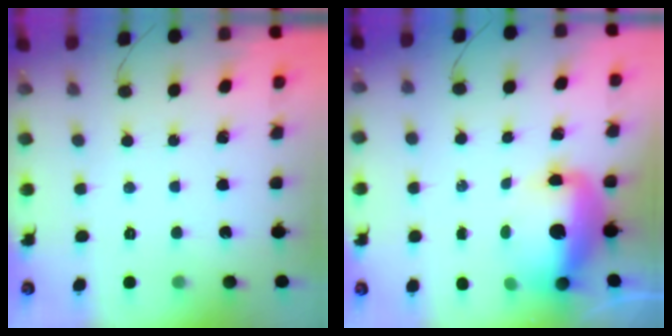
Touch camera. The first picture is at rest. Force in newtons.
{"total": 13.1, "press": 12.7, "slide": 3.3}